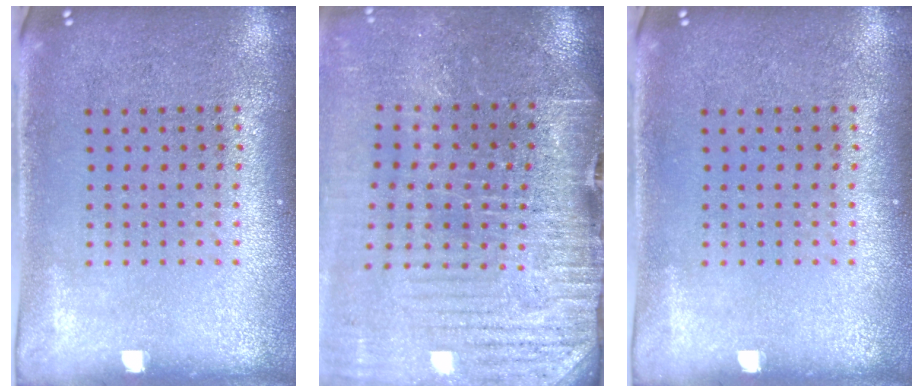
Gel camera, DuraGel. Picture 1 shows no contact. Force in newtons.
{"total": 4.1, "press": 3.9, "slide": 1.3}
{"total": 0.0}